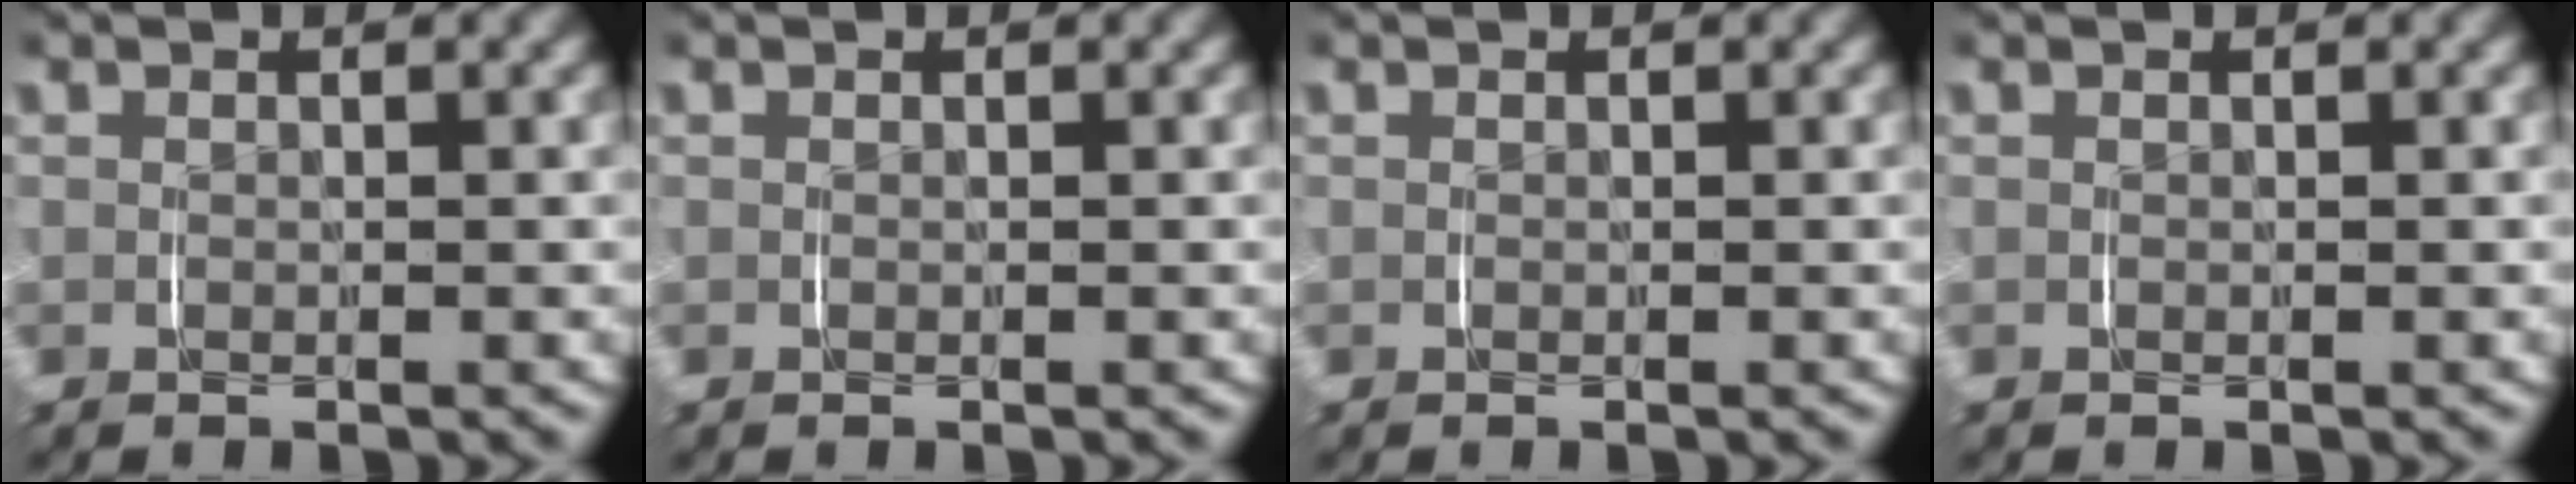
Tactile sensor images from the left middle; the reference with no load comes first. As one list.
[{"total": 0.0}, {"total": 0.0}, {"total": 0.0}]